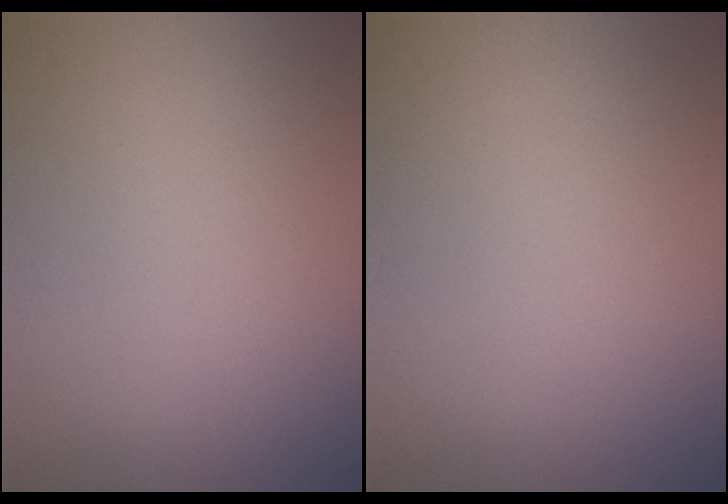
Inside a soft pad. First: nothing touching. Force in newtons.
{"total": 0.0}